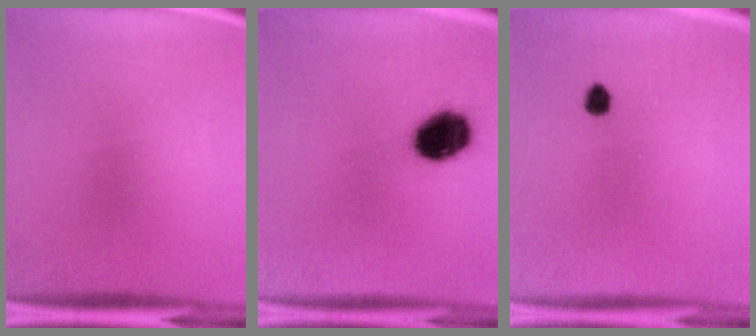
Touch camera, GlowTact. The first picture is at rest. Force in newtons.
{"total": 12.4}
{"total": 1.8}